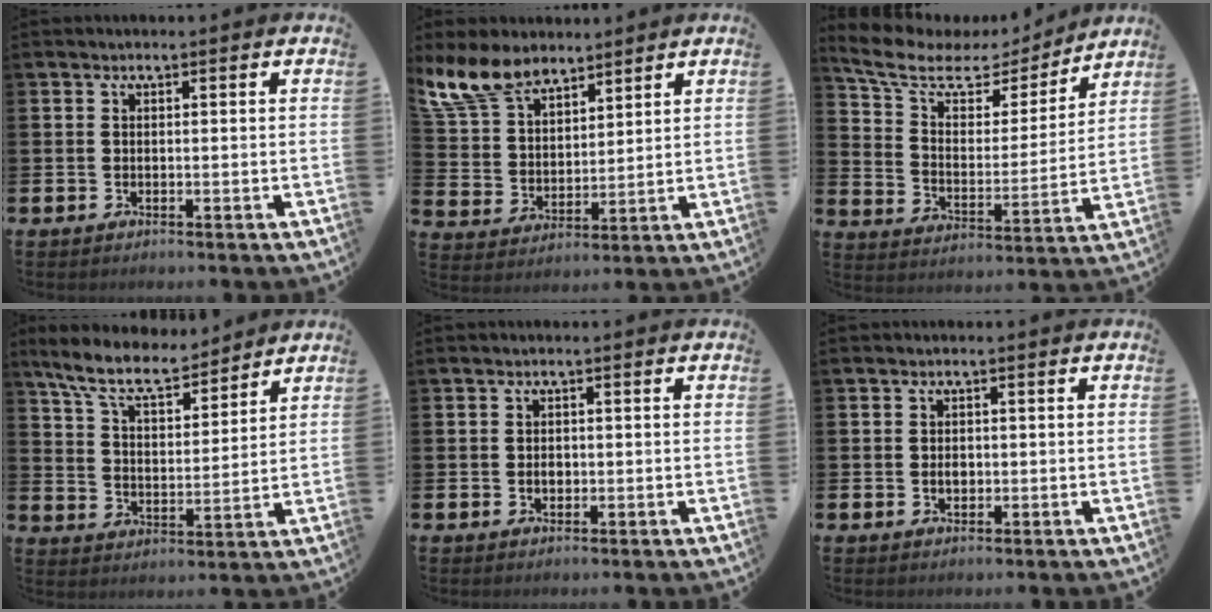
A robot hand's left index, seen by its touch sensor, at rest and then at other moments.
{"total": 9.9, "force": [8.2, 4.5, 3.2], "torque": [-0.096, -0.025, 0.158]}
{"total": 8.5, "force": [6.8, 4.0, 3.1], "torque": [-0.095, -0.040, 0.117]}
{"total": 9.1, "force": [8.2, 2.2, 3.3], "torque": [-0.093, -0.043, 0.148]}
{"total": 1.5, "force": [0.1, 1.0, 1.1], "torque": [-0.005, 0.000, -0.003]}
{"total": 1.5, "force": [0.1, 1.0, 1.1], "torque": [-0.006, 0.000, -0.002]}